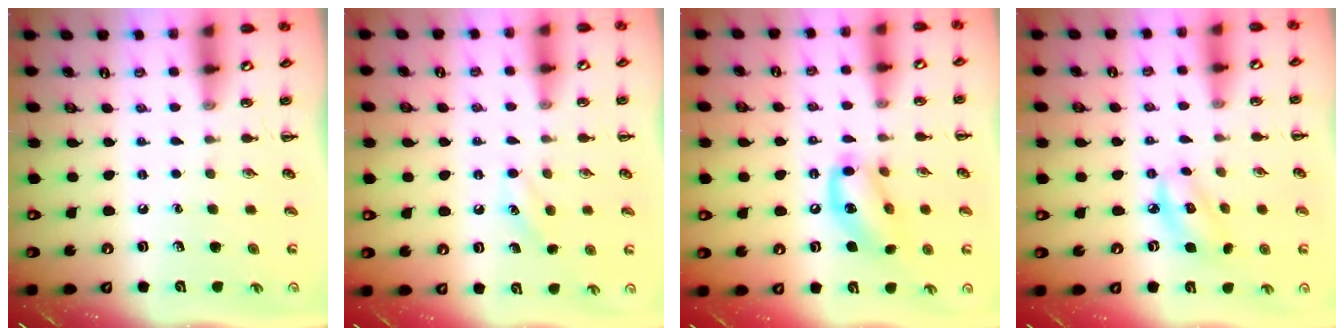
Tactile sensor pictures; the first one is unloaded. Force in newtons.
{"total": 6.9, "press": 6.7, "slide": 1.8}
{"total": 13.5, "press": 13.3, "slide": 2.4}
{"total": 5.5, "press": 5.4, "slide": 1.0}